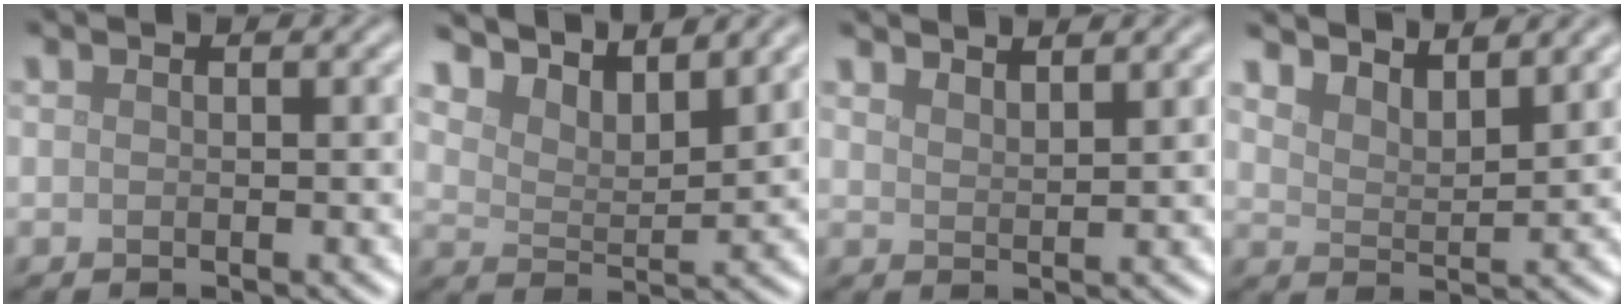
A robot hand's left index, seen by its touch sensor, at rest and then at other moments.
{"total": 6.9, "force": [6.3, 1.6, 2.3], "torque": [-0.057, -0.002, 0.103]}
{"total": 2.6, "force": [2.4, 0.5, 0.8], "torque": [-0.002, 0.006, 0.035]}
{"total": 5.6, "force": [5.1, 1.4, 2.0], "torque": [-0.032, 0.006, 0.070]}